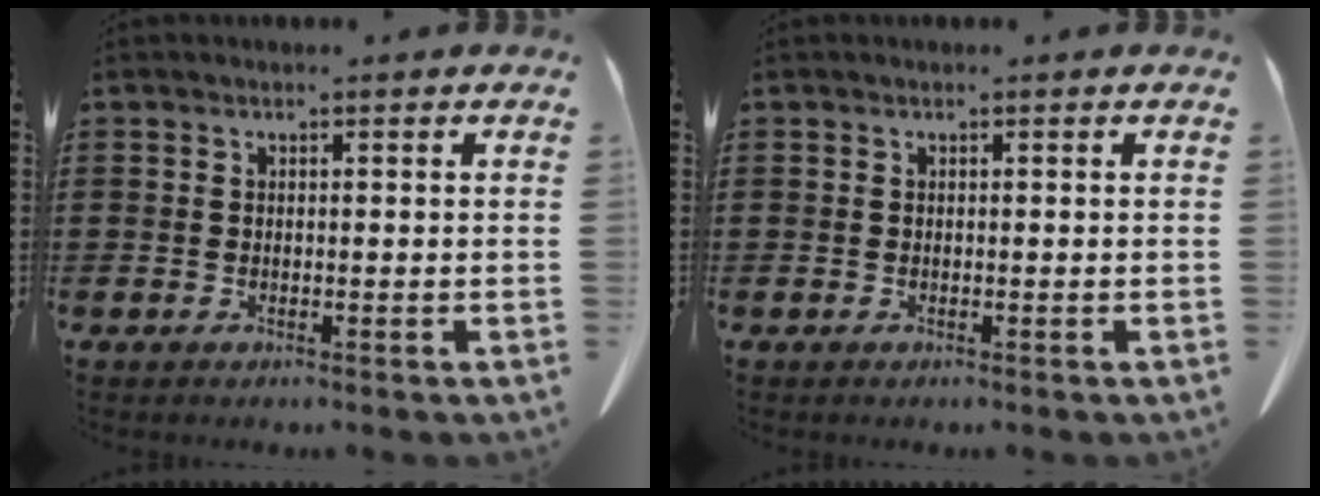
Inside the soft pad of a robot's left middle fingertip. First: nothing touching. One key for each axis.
{"total": 0.0}